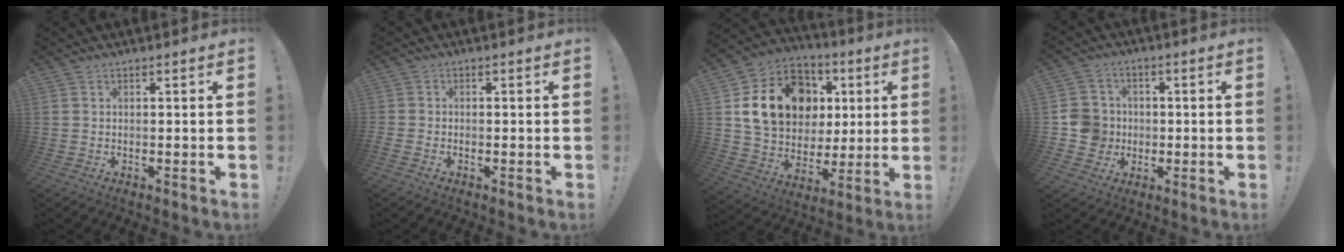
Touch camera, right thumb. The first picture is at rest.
{"total": 1.2, "force": [-0.9, 0.4, 0.7], "torque": [-0.010, 0.004, -0.016]}
{"total": 19.9, "force": [6.3, 15.2, 11.3], "torque": [-0.173, -0.011, 0.140]}
{"total": 8.8, "force": [-1.1, 8.4, 2.5], "torque": [-0.051, 0.016, -0.014]}